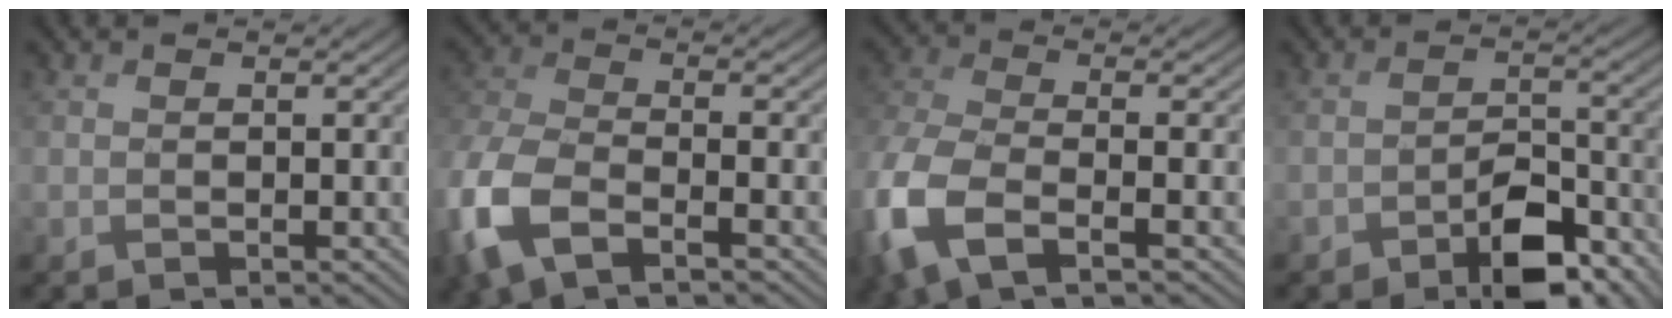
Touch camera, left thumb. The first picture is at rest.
{"total": 9.8, "force": [-4.6, 4.6, 7.3], "torque": [-0.191, -0.017, -0.102]}
{"total": 10.0, "force": [-4.0, 4.3, 8.1], "torque": [-0.219, -0.021, -0.085]}
{"total": 7.9, "force": [-4.7, 3.6, 5.1], "torque": [-0.076, -0.003, -0.074]}